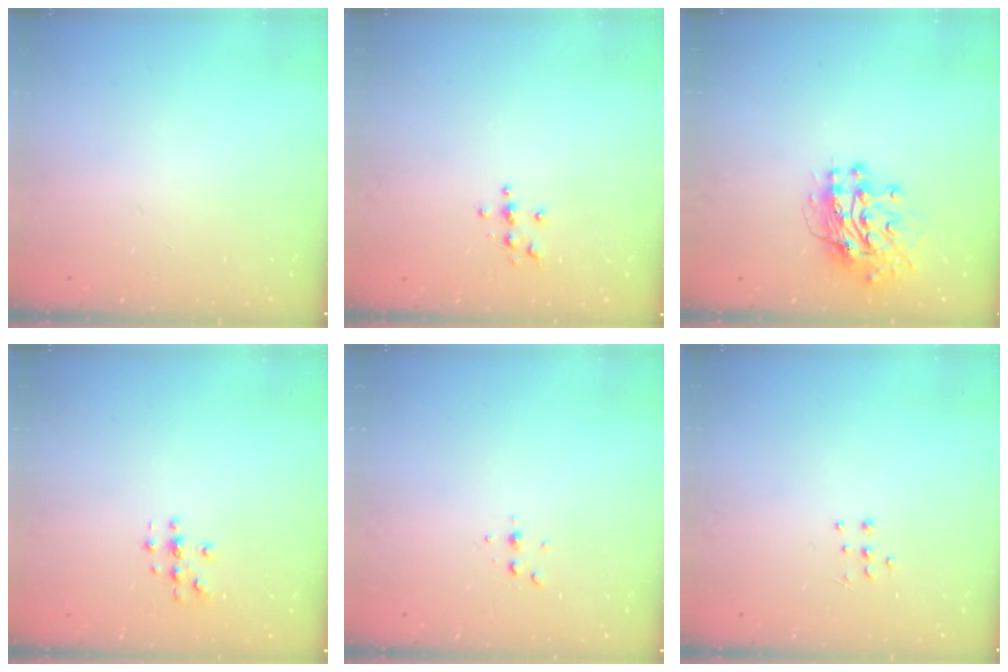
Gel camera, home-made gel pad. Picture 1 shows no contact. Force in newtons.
{"total": 3.9, "press": 3.8, "slide": 0.4}
{"total": 12.8, "press": 12.7, "slide": 1.1}
{"total": 2.8, "press": 2.8, "slide": 0.2}
{"total": 3.7, "press": 3.6, "slide": 0.5}
{"total": 4.6, "press": 4.5, "slide": 0.7}